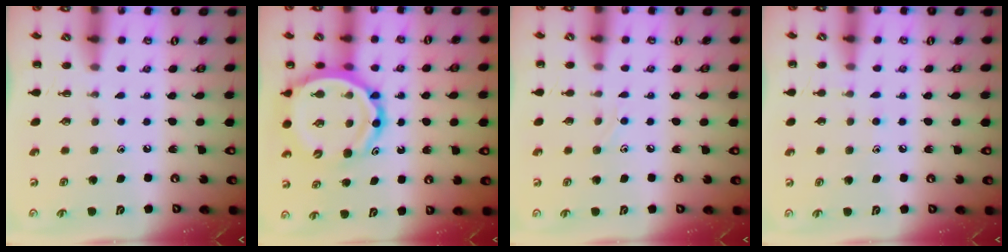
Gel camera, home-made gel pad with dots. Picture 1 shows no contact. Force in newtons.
{"total": 16.6, "press": 16.0, "slide": 4.4}
{"total": 4.0, "press": 3.7, "slide": 1.4}
{"total": 5.2, "press": 4.9, "slide": 1.6}